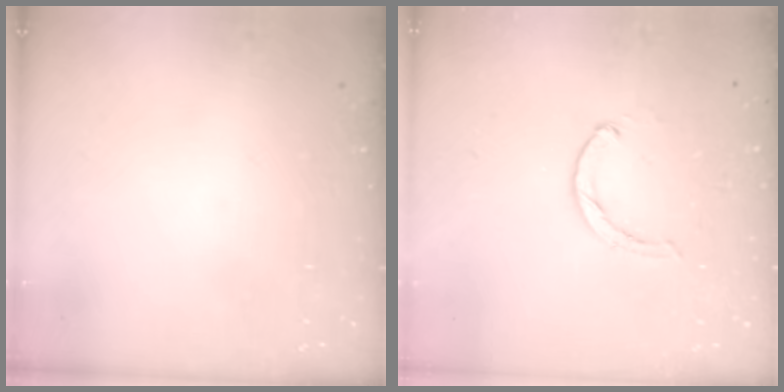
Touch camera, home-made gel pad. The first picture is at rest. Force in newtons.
{"total": 1.9, "press": 1.9, "slide": 0.3}